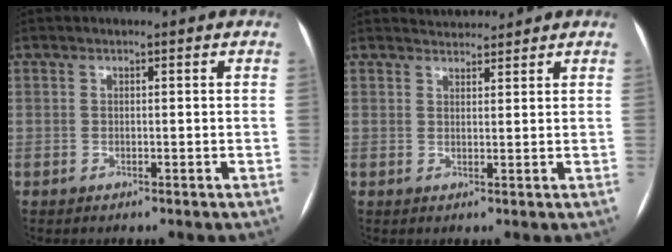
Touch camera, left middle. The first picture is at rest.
{"total": 2.9, "force": [2.8, 0.4, 0.0], "torque": [-0.009, 0.014, 0.049]}